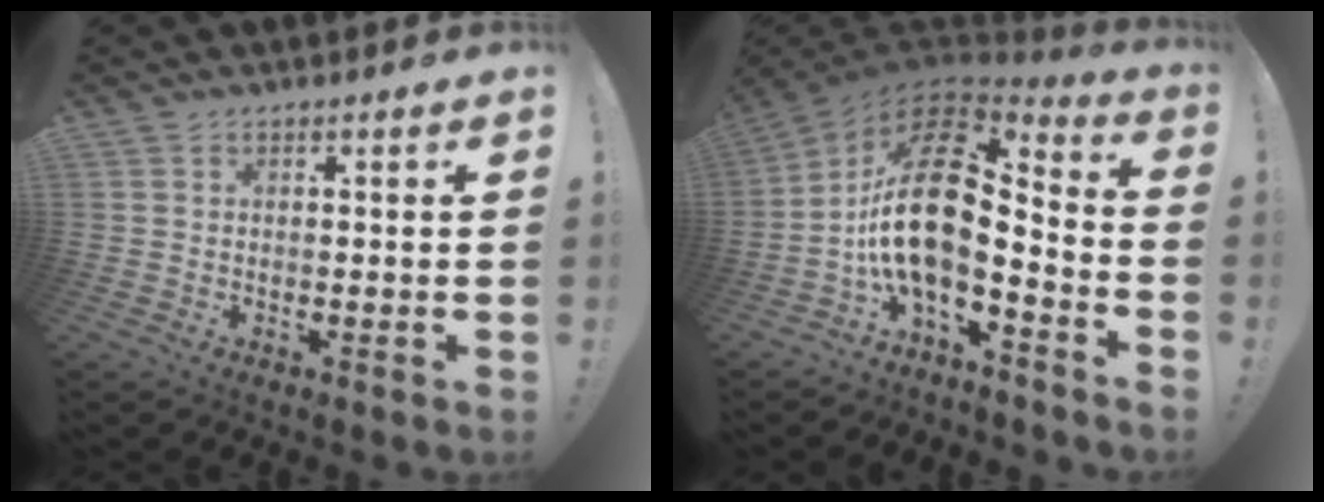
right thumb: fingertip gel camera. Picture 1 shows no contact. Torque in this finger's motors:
{"motor_torque": [2.60, 2.41, 1.53, -1.24, 0.30]}